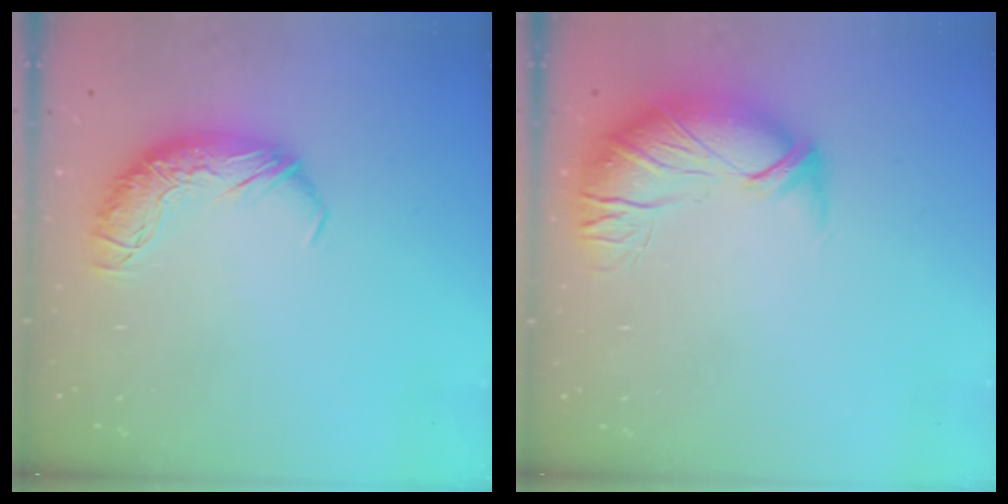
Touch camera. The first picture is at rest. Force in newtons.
{"total": 2.7, "press": 1.2, "slide": 2.4}